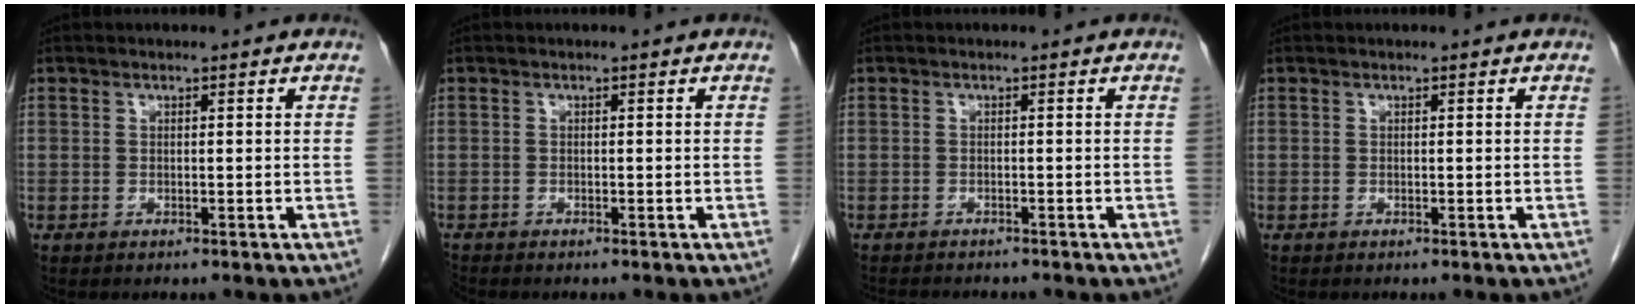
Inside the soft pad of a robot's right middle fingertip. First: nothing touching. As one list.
[{"total": 0.7, "force": [-0.7, -0.1, -0.1], "torque": [-0.003, -0.006, -0.016]}, {"total": 4.9, "force": [-4.5, 1.1, 1.6], "torque": [-0.021, -0.008, -0.065]}, {"total": 0.0}]